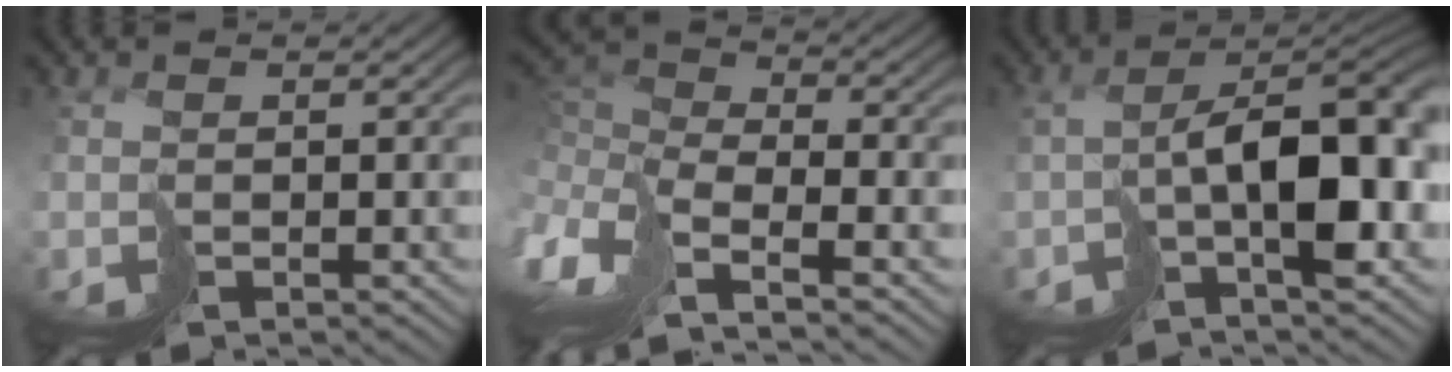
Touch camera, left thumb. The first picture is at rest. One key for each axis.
{"total": 8.3, "fx": -3.0, "fy": 3.8, "fz": 6.7, "tx": -0.190, "ty": -0.001, "tz": -0.067}
{"total": 9.8, "fx": -2.0, "fy": 4.1, "fz": 8.7, "tx": -0.128, "ty": 0.005, "tz": -0.028}